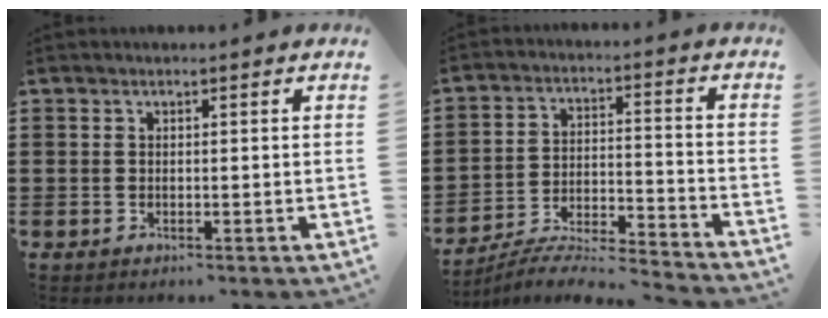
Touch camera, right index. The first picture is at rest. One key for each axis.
{"total": 5.9, "fx": -5.6, "fy": 0.2, "fz": 1.8, "tx": -0.038, "ty": -0.005, "tz": -0.114}